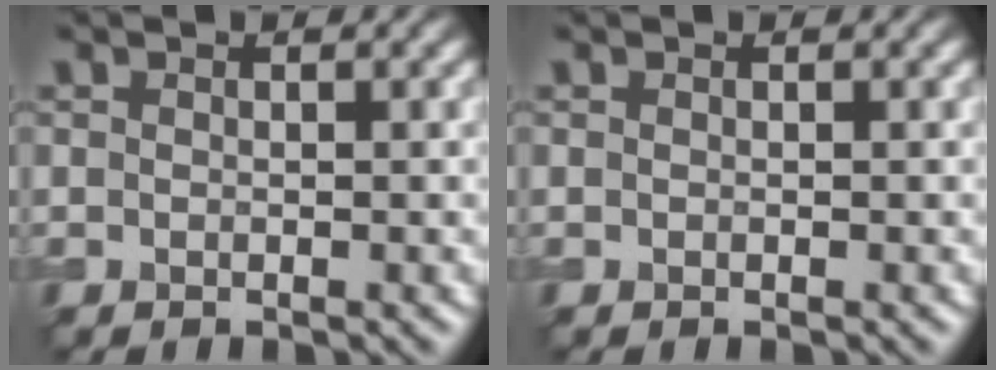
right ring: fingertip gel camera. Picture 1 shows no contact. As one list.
[{"total": 0.0}]